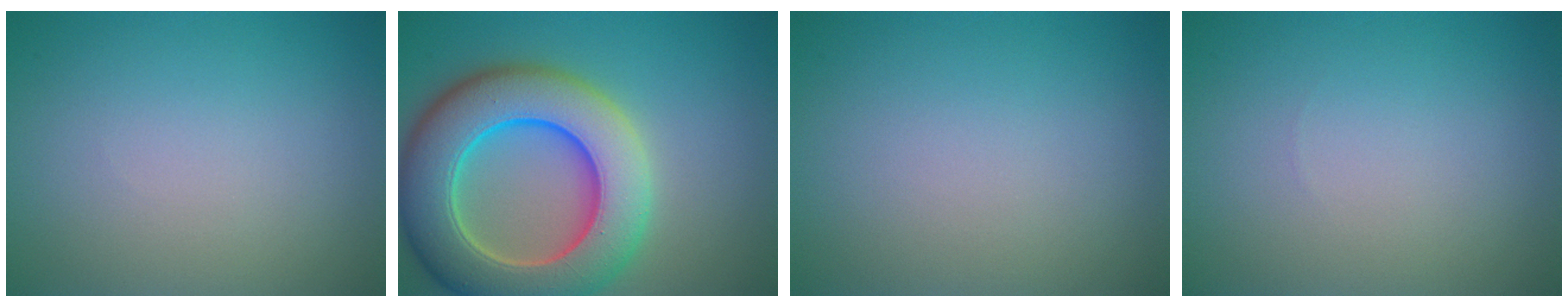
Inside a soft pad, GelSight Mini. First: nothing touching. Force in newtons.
{"total": 11.7, "press": 11.7, "slide": 0.5}
{"total": 0.0}
{"total": 0.0}